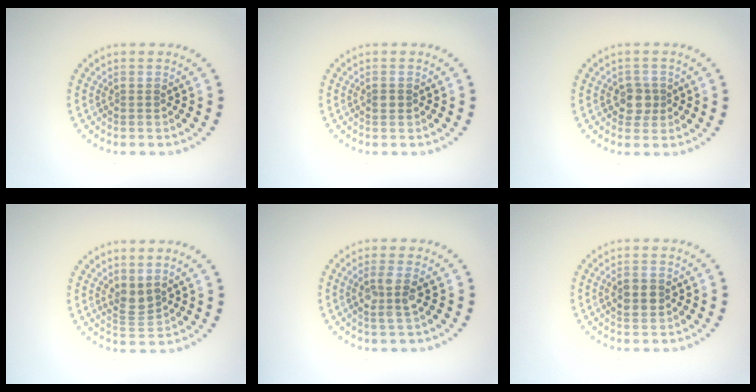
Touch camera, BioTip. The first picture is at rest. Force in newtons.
{"total": 0.9, "press": 0.9, "slide": 0.1}
{"total": 1.9, "press": 1.8, "slide": 0.8}
{"total": 2.1, "press": 1.8, "slide": 1.2}
{"total": 2.5, "press": 2.2, "slide": 1.1}
{"total": 2.9, "press": 2.9, "slide": 0.0}